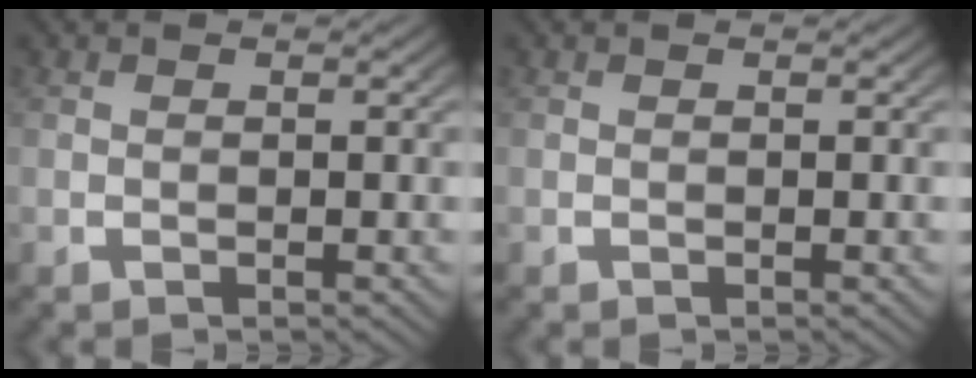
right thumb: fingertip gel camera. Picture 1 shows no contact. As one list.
[{"total": 0.0}]